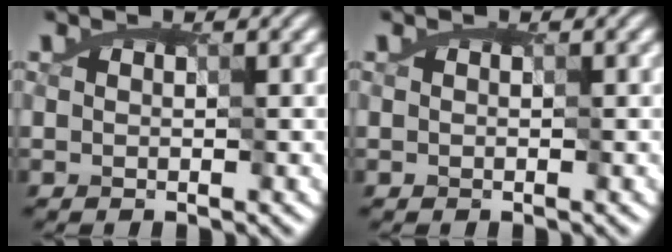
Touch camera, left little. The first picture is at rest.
{"total": 0.0}